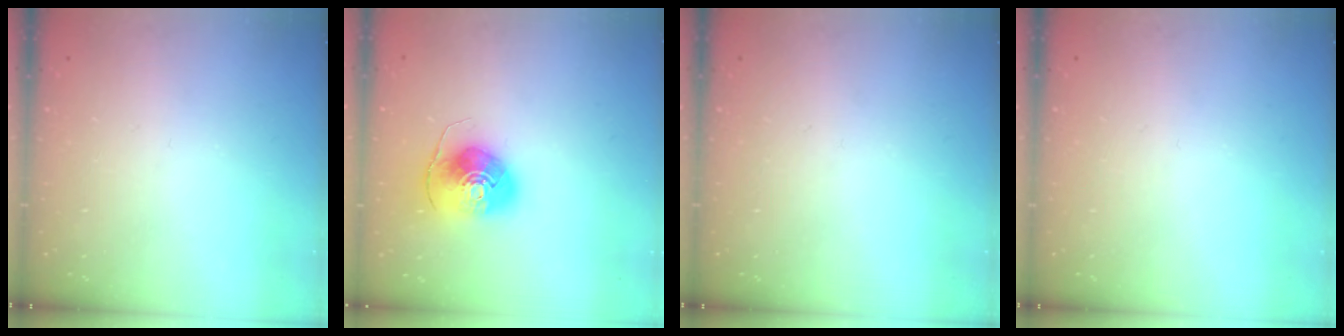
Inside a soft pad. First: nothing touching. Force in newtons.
{"total": 9.8, "press": 9.7, "slide": 1.2}
{"total": 0.0}
{"total": 0.0}